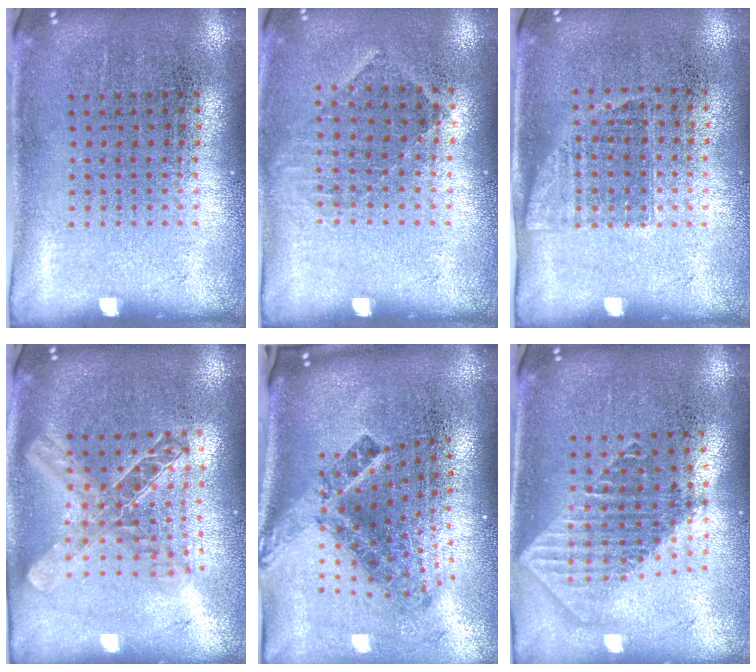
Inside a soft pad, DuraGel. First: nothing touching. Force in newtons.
{"total": 0.8, "press": 0.7, "slide": 0.4}
{"total": 1.0, "press": 0.8, "slide": 0.5}
{"total": 2.0, "press": 1.7, "slide": 1.1}
{"total": 2.9, "press": 1.7, "slide": 2.4}
{"total": 1.8, "press": 1.5, "slide": 1.0}